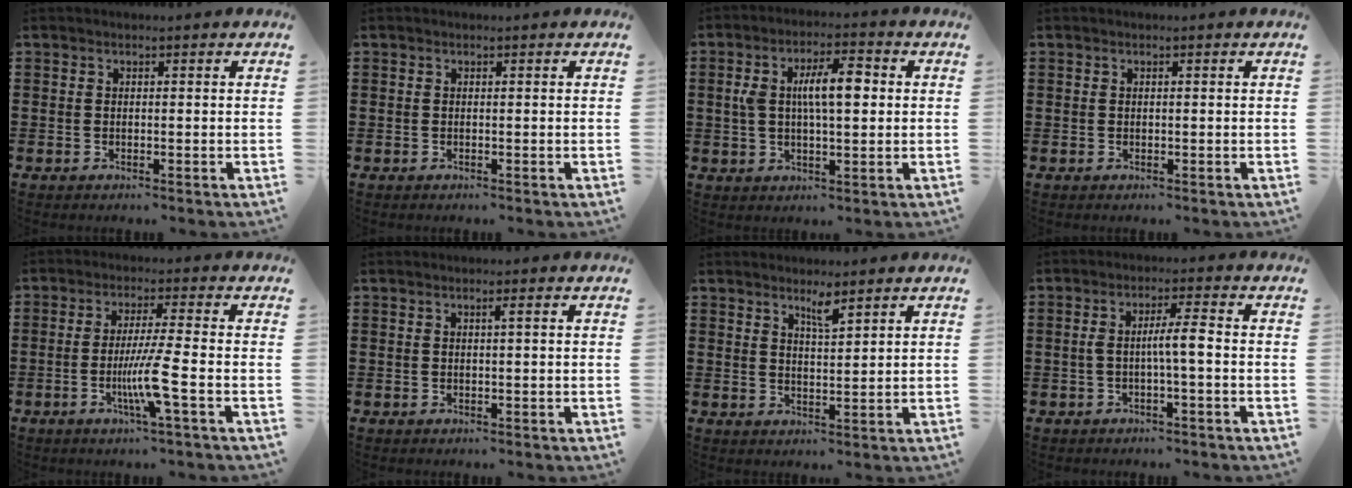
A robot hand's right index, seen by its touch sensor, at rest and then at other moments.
{"total": 0.0}
{"total": 7.9, "force": [1.0, 2.9, 7.3], "torque": [-0.156, 0.009, 0.009]}
{"total": 0.0}
{"total": 7.1, "force": [-2.3, -0.5, 6.7], "torque": [-0.125, -0.019, -0.043]}
{"total": 0.9, "force": [0.3, -0.1, 0.9], "torque": [-0.015, -0.001, 0.005]}
{"total": 3.0, "force": [2.3, 0.4, 1.8], "torque": [-0.032, 0.000, 0.038]}
{"total": 4.2, "force": [-0.5, 0.4, 4.2], "torque": [-0.077, 0.003, -0.013]}